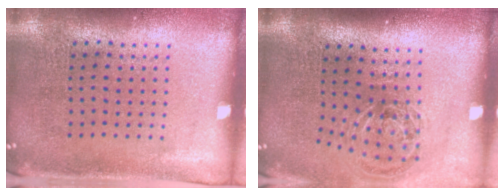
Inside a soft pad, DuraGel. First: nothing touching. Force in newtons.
{"total": 1.2, "press": 1.0, "slide": 0.6}